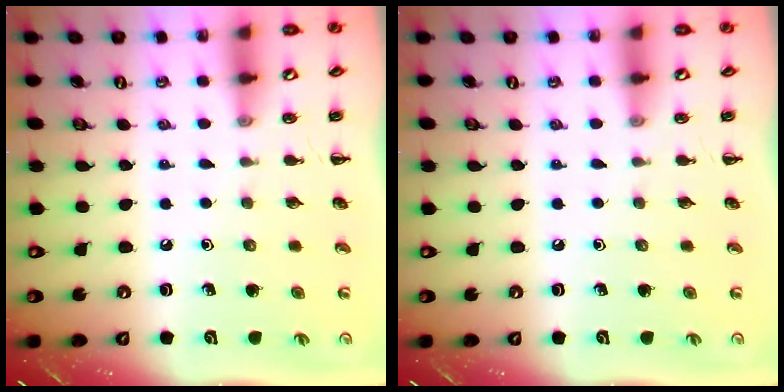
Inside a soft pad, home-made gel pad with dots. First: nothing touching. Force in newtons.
{"total": 0.0}